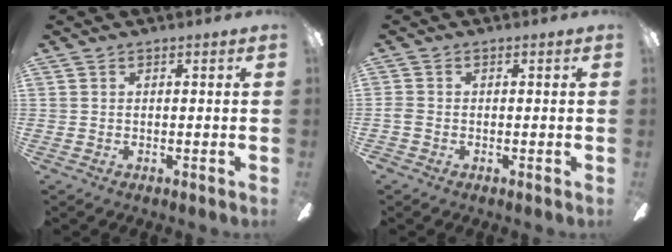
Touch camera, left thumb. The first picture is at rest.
{"total": 1.4, "force": [-0.7, 0.8, 0.8], "torque": [-0.014, 0.003, -0.013]}